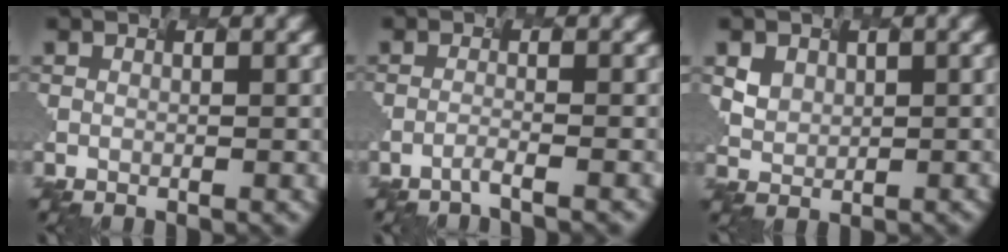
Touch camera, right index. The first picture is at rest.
{"total": 1.7, "force": [-1.6, -0.1, 0.5], "torque": [0.003, 0.009, -0.034]}
{"total": 2.5, "force": [0.8, 2.2, 0.9], "torque": [-0.017, -0.007, 0.025]}